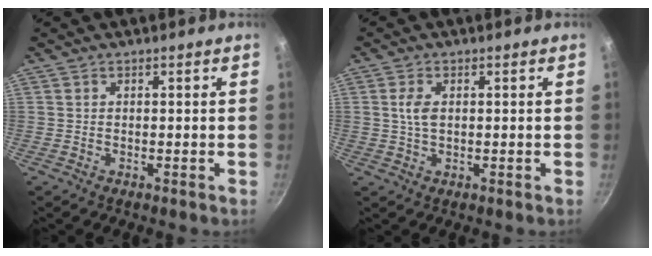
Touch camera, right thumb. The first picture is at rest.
{"total": 3.3, "force": [0.5, 1.8, 2.7], "torque": [-0.055, 0.003, 0.009]}